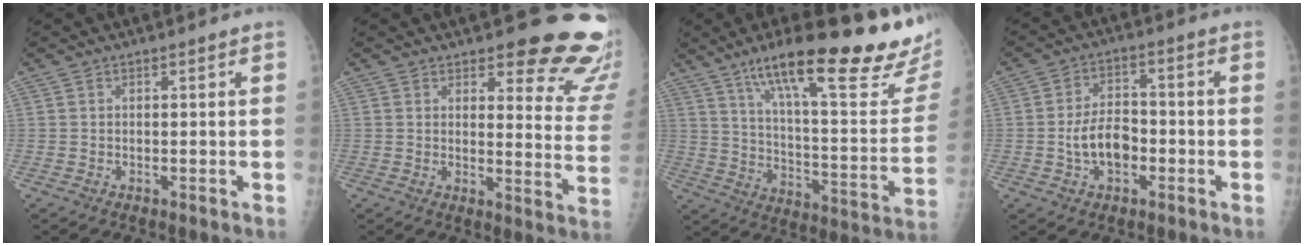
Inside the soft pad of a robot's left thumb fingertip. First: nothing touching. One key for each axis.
{"total": 15.2, "fx": 13.3, "fy": 4.6, "fz": 5.9, "tx": -0.017, "ty": -0.125, "tz": 0.131}
{"total": 30.4, "fx": 19.8, "fy": 6.2, "fz": 22.3, "tx": -0.290, "ty": -0.063, "tz": 0.298}
{"total": 7.6, "fx": -1.9, "fy": 4.9, "fz": 5.5, "tx": -0.082, "ty": 0.021, "tz": -0.038}